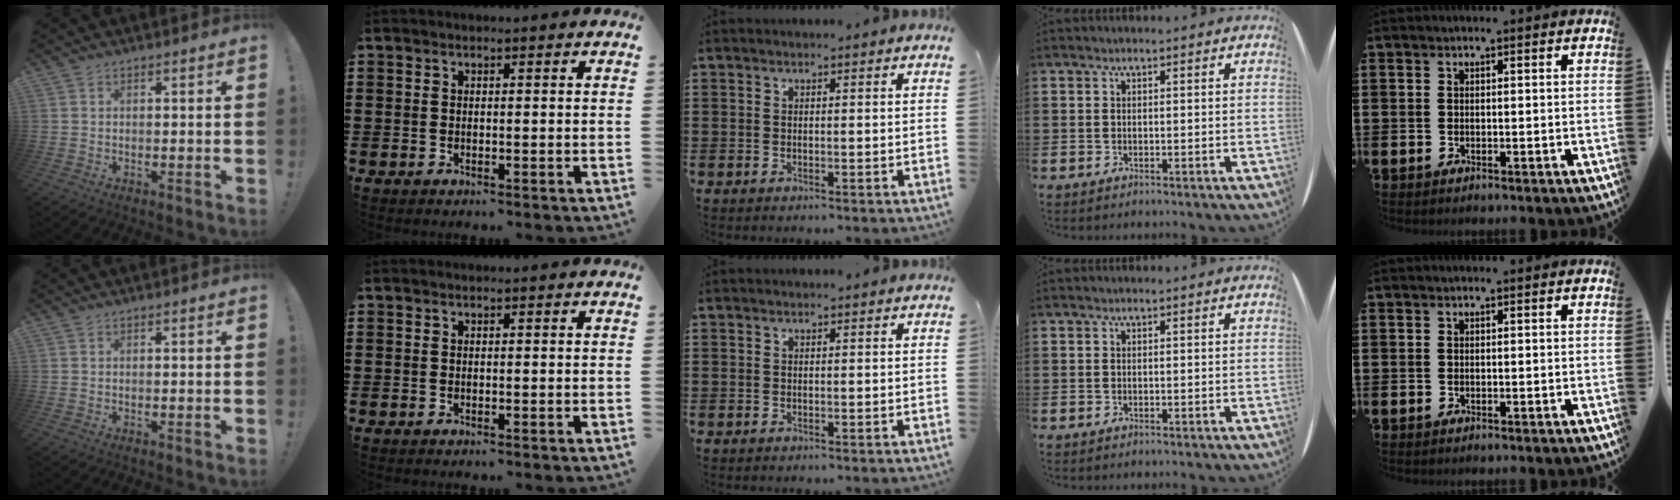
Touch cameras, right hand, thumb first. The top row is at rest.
{}